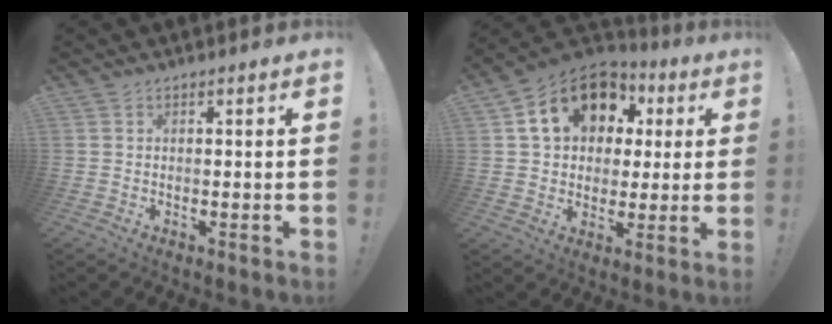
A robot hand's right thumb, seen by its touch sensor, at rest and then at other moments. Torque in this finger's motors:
{"motor_torque": [1.96, 2.58, 1.07, 0.08, 0.08]}